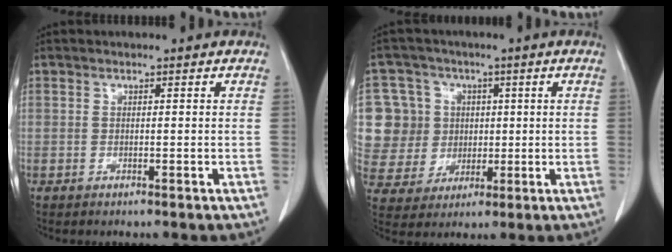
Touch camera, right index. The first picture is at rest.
{"total": 11.7, "force": [2.3, 11.2, 2.6], "torque": [-0.078, 0.039, 0.059]}